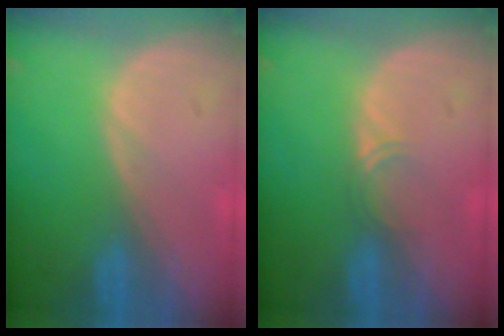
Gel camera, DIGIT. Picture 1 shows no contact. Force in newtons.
{"total": 1.4, "press": 1.1, "slide": 0.9}